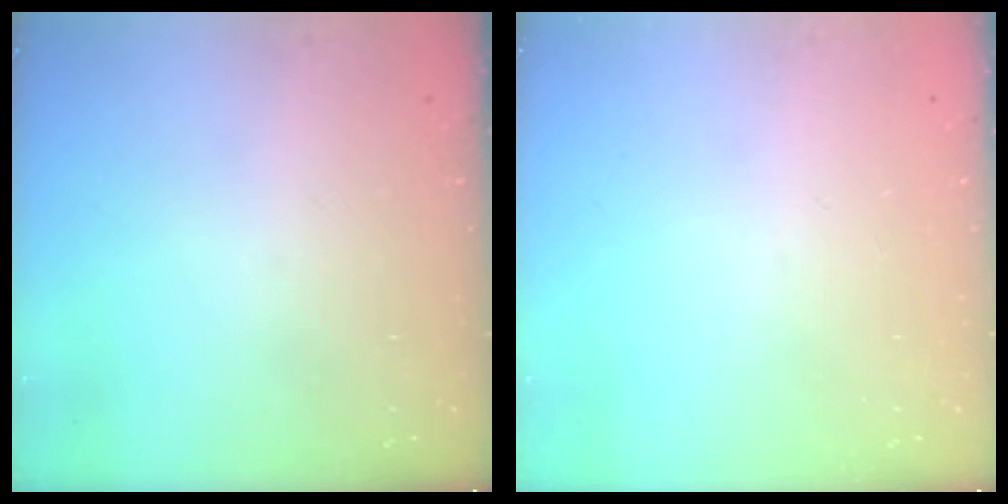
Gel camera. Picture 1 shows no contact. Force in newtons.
{"total": 0.0}